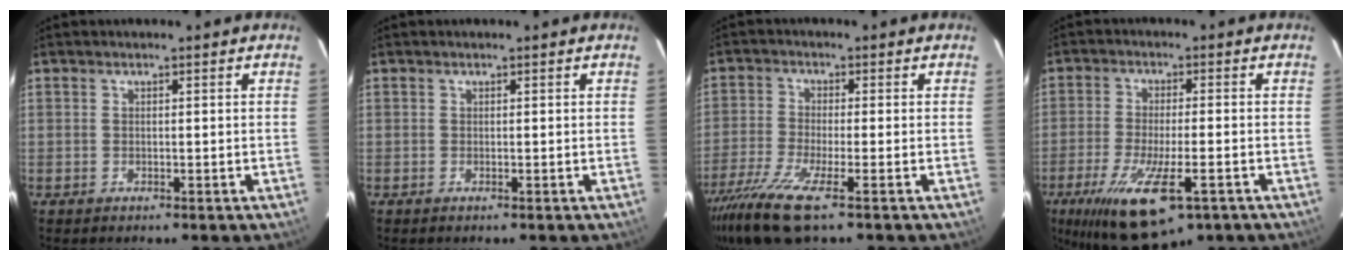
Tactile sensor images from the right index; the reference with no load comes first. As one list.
[{"total": 0.0}, {"total": 10.5, "force": [-7.1, 1.1, 7.6], "torque": [-0.176, -0.040, -0.138]}, {"total": 16.0, "force": [-8.9, 4.8, 12.4], "torque": [-0.249, -0.053, -0.143]}]